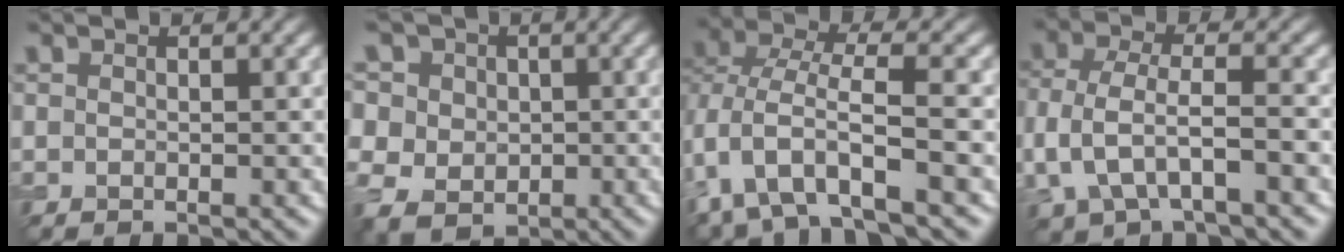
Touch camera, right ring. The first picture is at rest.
{"total": 11.3, "force": [3.4, 9.6, 4.8], "torque": [-0.128, 0.027, 0.040]}
{"total": 7.3, "force": [-2.1, 3.4, 6.0], "torque": [-0.123, 0.000, -0.039]}
{"total": 5.1, "force": [-1.4, 2.5, 4.2], "torque": [-0.093, 0.005, -0.027]}